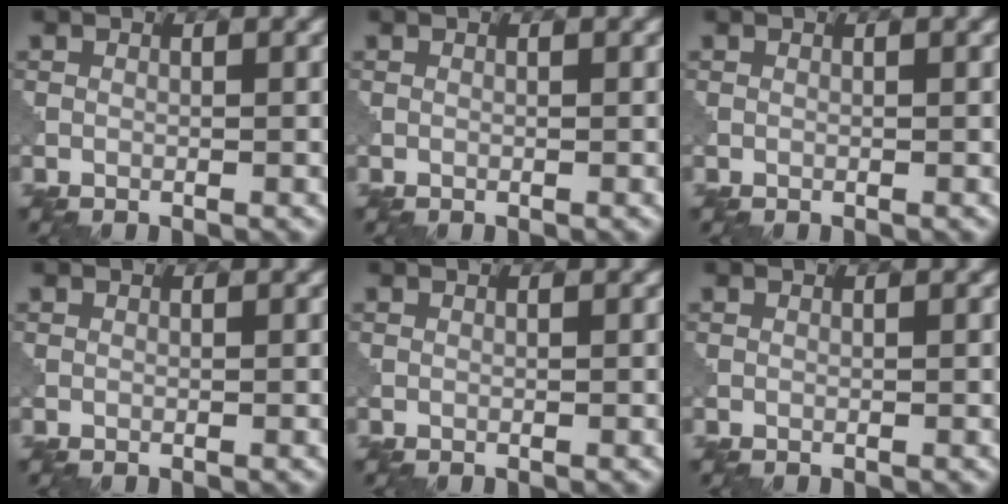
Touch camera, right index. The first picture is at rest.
{"total": 0.0}
{"total": 0.0}
{"total": 0.0}
{"total": 0.0}
{"total": 0.0}